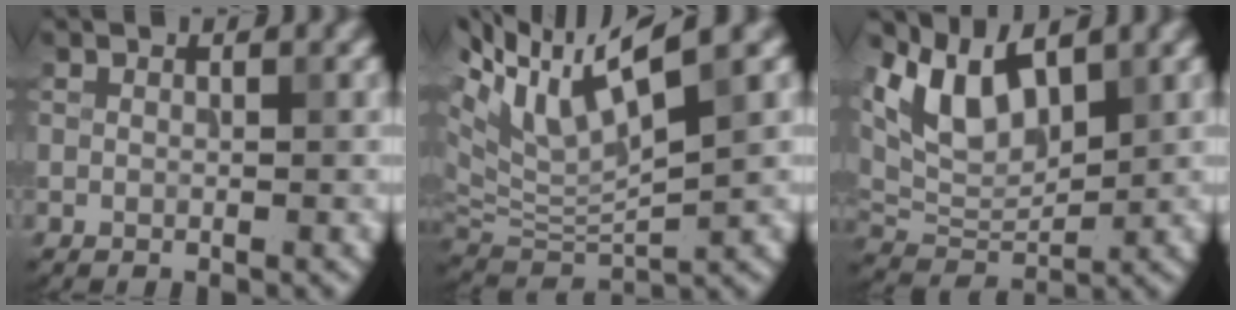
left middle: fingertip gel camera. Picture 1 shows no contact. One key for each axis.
{"total": 9.5, "fx": 4.4, "fy": 2.9, "fz": 7.9, "tx": -0.167, "ty": 0.016, "tz": 0.082}
{"total": 6.6, "fx": 3.5, "fy": 3.3, "fz": 4.5, "tx": -0.086, "ty": -0.003, "tz": 0.068}